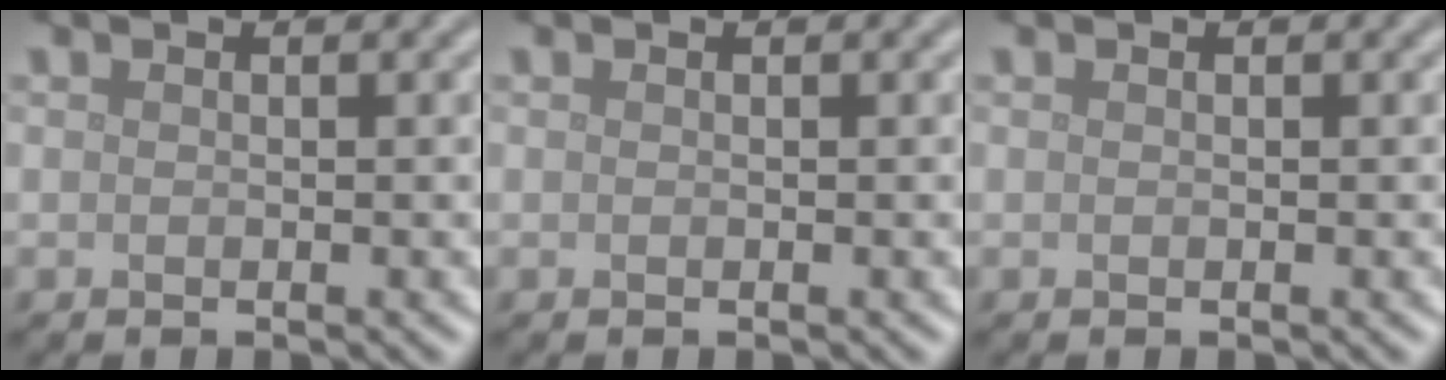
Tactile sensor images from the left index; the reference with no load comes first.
{"total": 0.0}
{"total": 0.0}